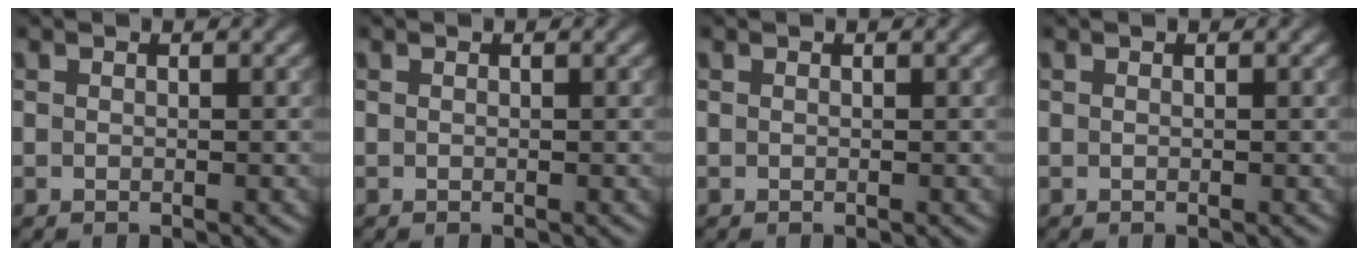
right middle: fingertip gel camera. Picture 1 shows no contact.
{"total": 0.0}
{"total": 0.0}
{"total": 0.0}